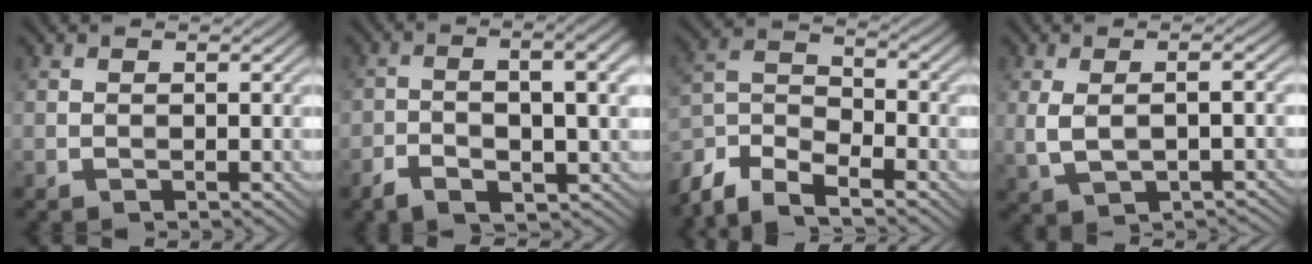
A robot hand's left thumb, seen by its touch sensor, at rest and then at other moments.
{"total": 9.7, "force": [-2.2, 3.9, 8.5], "torque": [-0.145, -0.013, -0.029]}
{"total": 7.9, "force": [-6.3, 2.7, 4.0], "torque": [-0.083, -0.005, -0.141]}
{"total": 4.9, "force": [-0.1, 2.1, 4.5], "torque": [-0.096, -0.004, 0.001]}